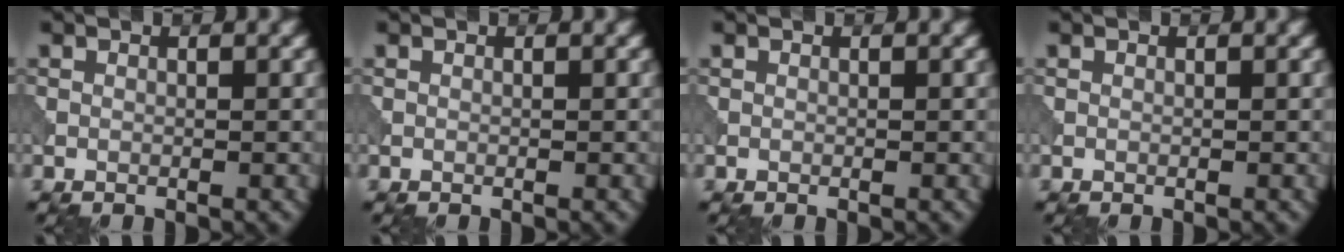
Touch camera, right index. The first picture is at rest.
{"total": 0.0}
{"total": 0.0}
{"total": 0.0}